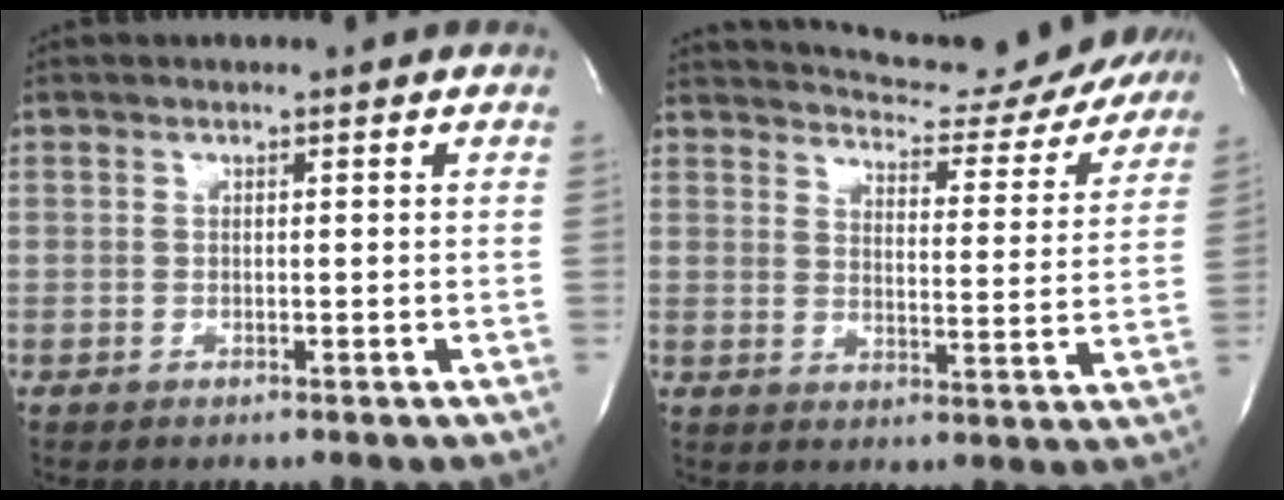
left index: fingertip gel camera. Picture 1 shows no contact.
{"total": 16.2, "force": [15.4, 3.1, 3.9], "torque": [-0.049, -0.030, 0.187]}